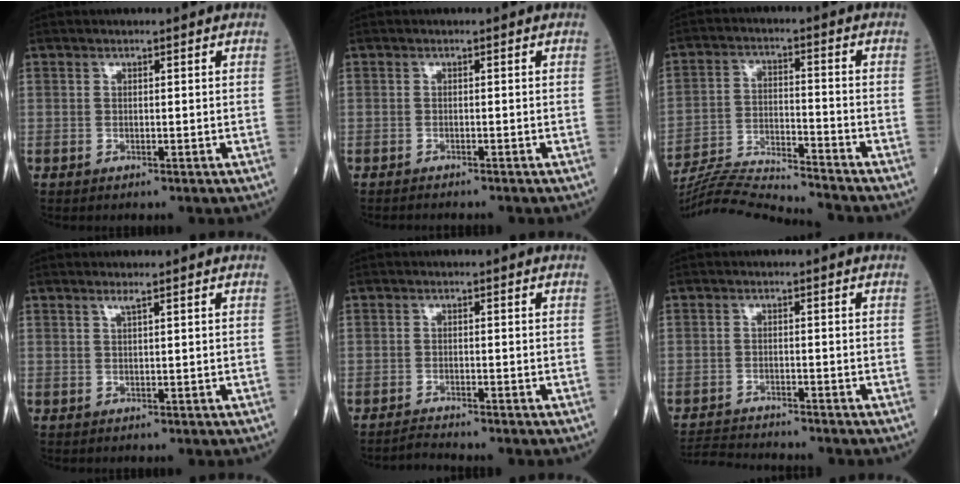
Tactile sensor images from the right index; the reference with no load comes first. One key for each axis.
{"total": 2.4, "fx": -2.2, "fy": 0.2, "fz": 0.9, "tx": -0.020, "ty": -0.004, "tz": -0.026}
{"total": 14.3, "fx": -13.8, "fy": -1.6, "fz": 3.6, "tx": -0.065, "ty": -0.003, "tz": -0.236}
{"total": 0.7, "fx": 0.5, "fy": -0.2, "fz": 0.6, "tx": -0.021, "ty": 0.000, "tz": 0.014}
{"total": 2.0, "fx": -1.9, "fy": -0.7, "fz": -0.2, "tx": -0.006, "ty": -0.013, "tz": -0.033}
{"total": 6.5, "fx": -6.4, "fy": -0.1, "fz": 1.1, "tx": -0.020, "ty": -0.016, "tz": -0.107}